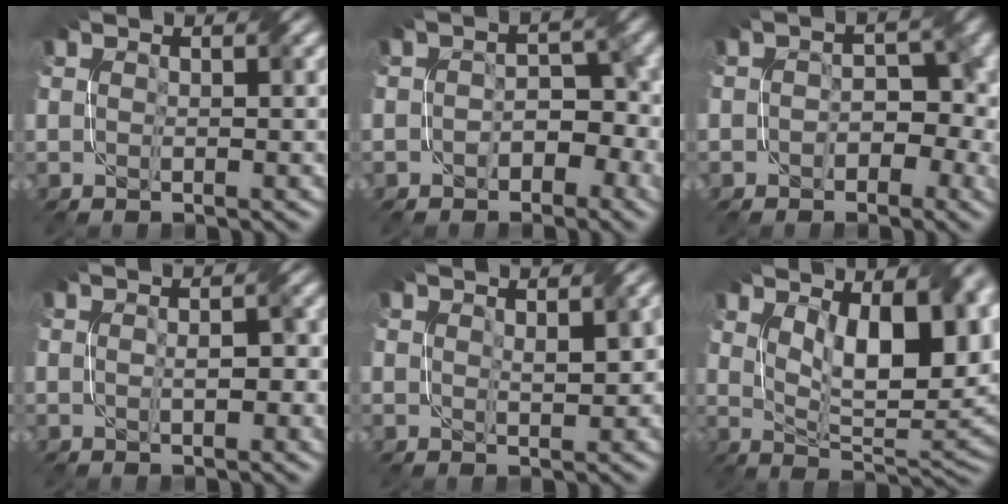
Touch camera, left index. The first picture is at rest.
{"total": 3.7, "force": [-1.3, 2.5, 2.4], "torque": [-0.020, 0.004, -0.017]}
{"total": 3.9, "force": [-1.0, 2.9, 2.5], "torque": [-0.016, -0.001, -0.012]}
{"total": 2.0, "force": [-0.1, 0.8, 1.8], "torque": [-0.029, 0.006, 0.006]}
{"total": 2.0, "force": [0.7, 0.7, 1.7], "torque": [-0.022, 0.006, 0.022]}
{"total": 10.6, "force": [4.0, 4.3, 8.9], "torque": [-0.117, 0.003, 0.071]}